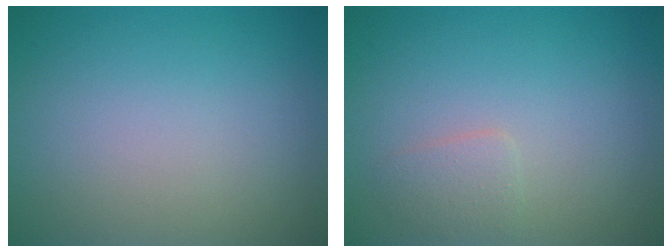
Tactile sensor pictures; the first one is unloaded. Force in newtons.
{"total": 1.4, "press": 1.4, "slide": 0.0}